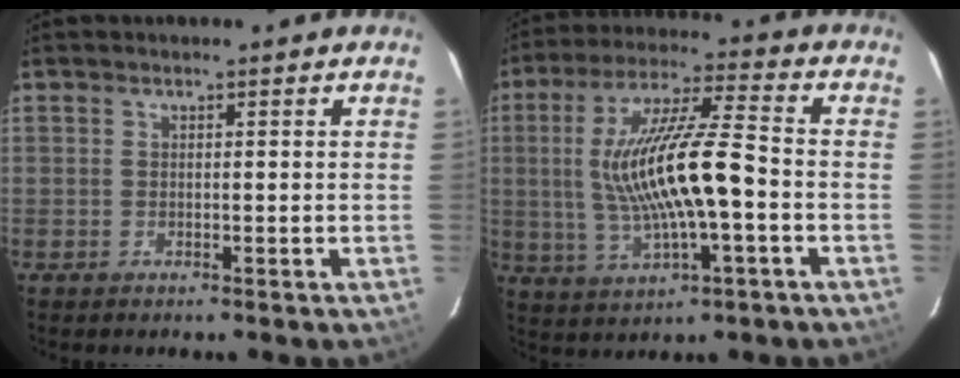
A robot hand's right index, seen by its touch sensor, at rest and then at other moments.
{"total": 16.1, "force": [-1.5, 3.1, 15.7], "torque": [-0.300, 0.002, -0.019]}